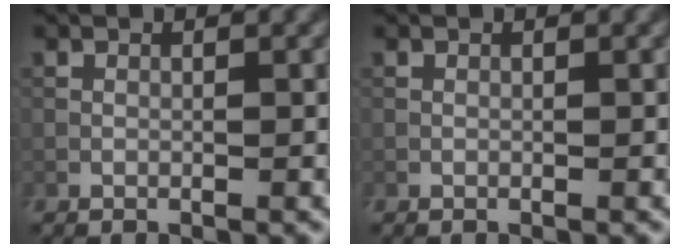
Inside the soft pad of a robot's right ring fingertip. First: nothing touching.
{"total": 0.0}